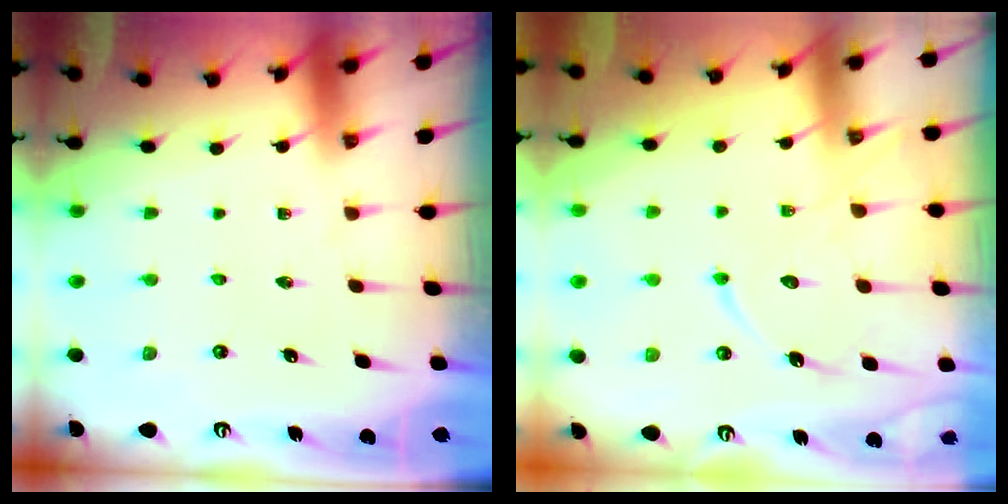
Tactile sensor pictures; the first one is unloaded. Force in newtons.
{"total": 12.4, "press": 12.4, "slide": 1.0}